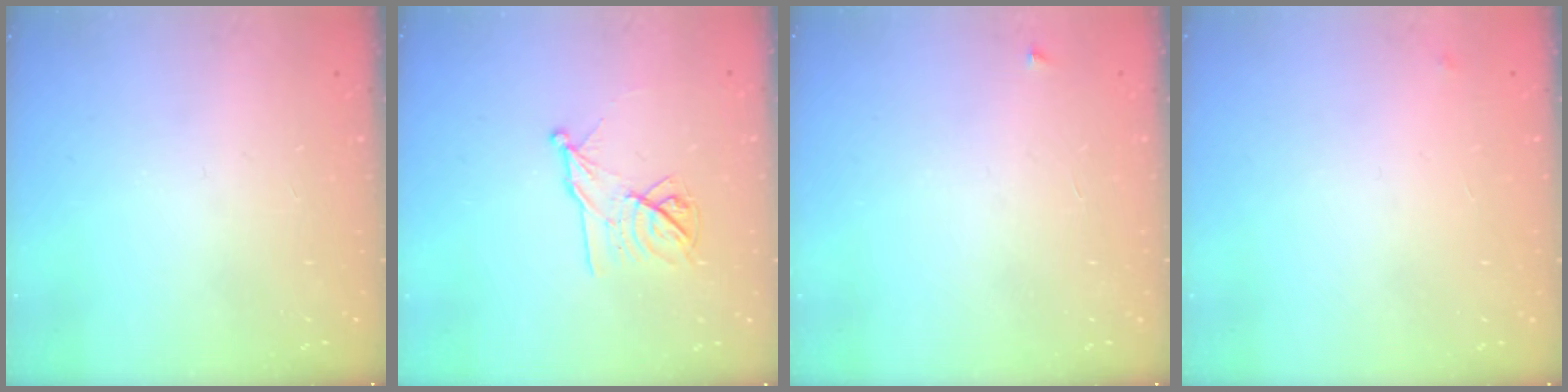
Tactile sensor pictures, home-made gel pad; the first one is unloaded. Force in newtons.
{"total": 11.3, "press": 11.3, "slide": 0.5}
{"total": 2.5, "press": 2.4, "slide": 0.4}
{"total": 2.5, "press": 2.4, "slide": 0.4}